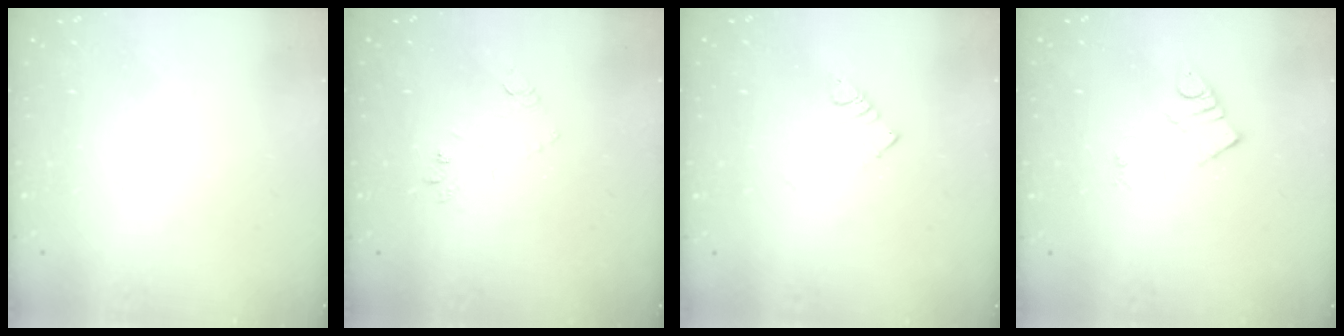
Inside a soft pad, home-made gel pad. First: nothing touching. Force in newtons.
{"total": 7.9, "press": 7.9, "slide": 0.6}
{"total": 2.9, "press": 2.9, "slide": 0.5}
{"total": 4.2, "press": 4.1, "slide": 0.6}